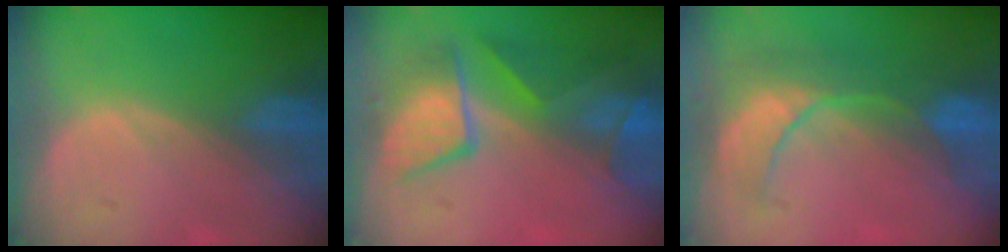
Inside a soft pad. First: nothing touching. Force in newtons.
{"total": 9.7, "press": 8.6, "slide": 4.6}
{"total": 8.0, "press": 7.9, "slide": 1.6}